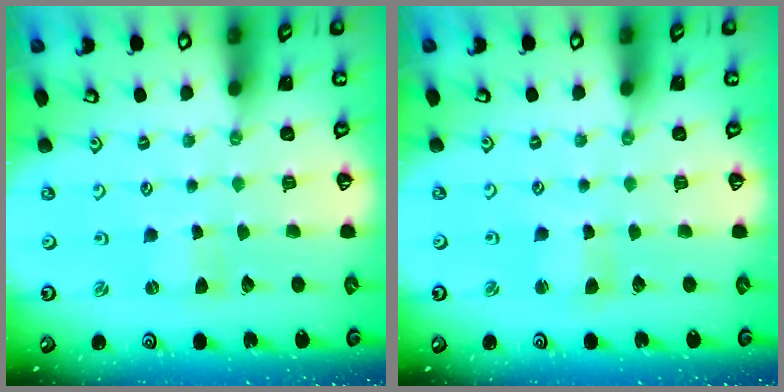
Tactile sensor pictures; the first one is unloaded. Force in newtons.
{"total": 2.5, "press": 2.5, "slide": 0.3}